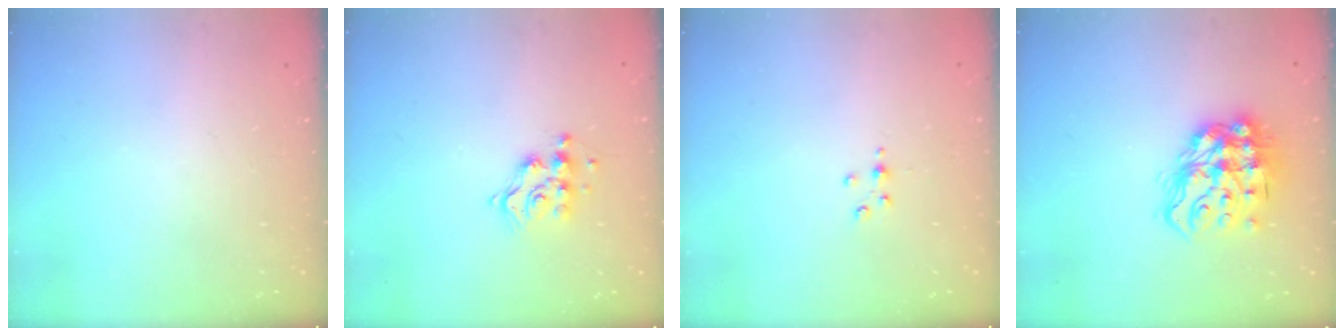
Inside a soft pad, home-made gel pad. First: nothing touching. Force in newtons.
{"total": 9.7, "press": 9.7, "slide": 0.5}
{"total": 3.0, "press": 3.0, "slide": 0.3}
{"total": 16.7, "press": 16.6, "slide": 1.7}